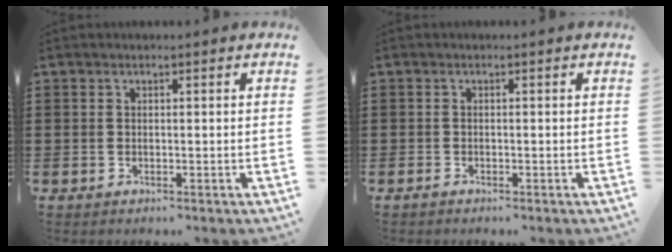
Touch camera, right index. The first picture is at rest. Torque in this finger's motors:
{"motor_torque": [-0.42, 0.88, -0.13, -0.01]}